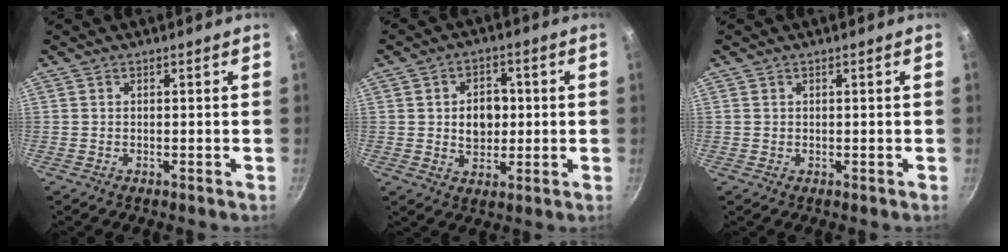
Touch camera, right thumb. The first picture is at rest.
{"total": 7.5, "force": [0.5, 5.7, 4.9], "torque": [-0.048, 0.001, 0.009]}
{"total": 0.6, "force": [0.2, 0.6, 0.1], "torque": [0.008, 0.001, 0.001]}